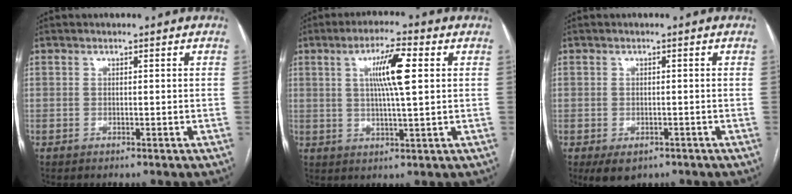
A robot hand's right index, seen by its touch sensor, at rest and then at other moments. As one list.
[{"total": 8.2, "force": [2.1, 0.5, 7.9], "torque": [-0.142, 0.007, 0.036]}, {"total": 4.1, "force": [-2.4, 2.7, 2.0], "torque": [-0.030, -0.004, -0.027]}]